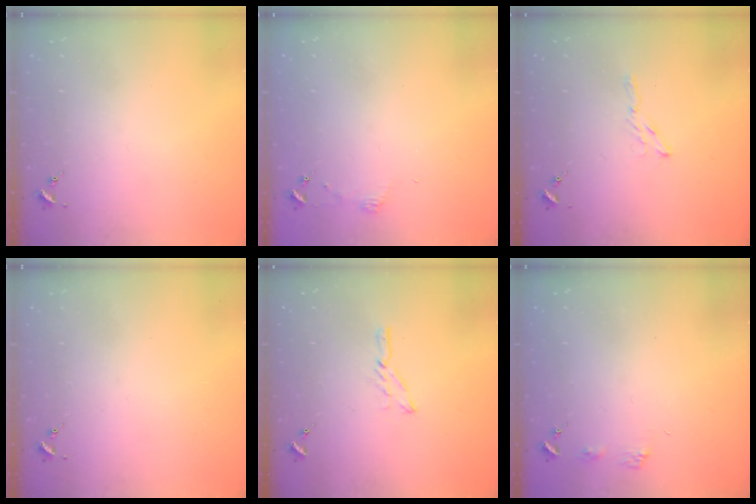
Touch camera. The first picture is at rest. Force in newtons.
{"total": 3.6, "press": 3.6, "slide": 0.4}
{"total": 3.9, "press": 3.8, "slide": 0.5}
{"total": 0.0}
{"total": 6.4, "press": 6.3, "slide": 0.6}
{"total": 3.9, "press": 3.9, "slide": 0.4}